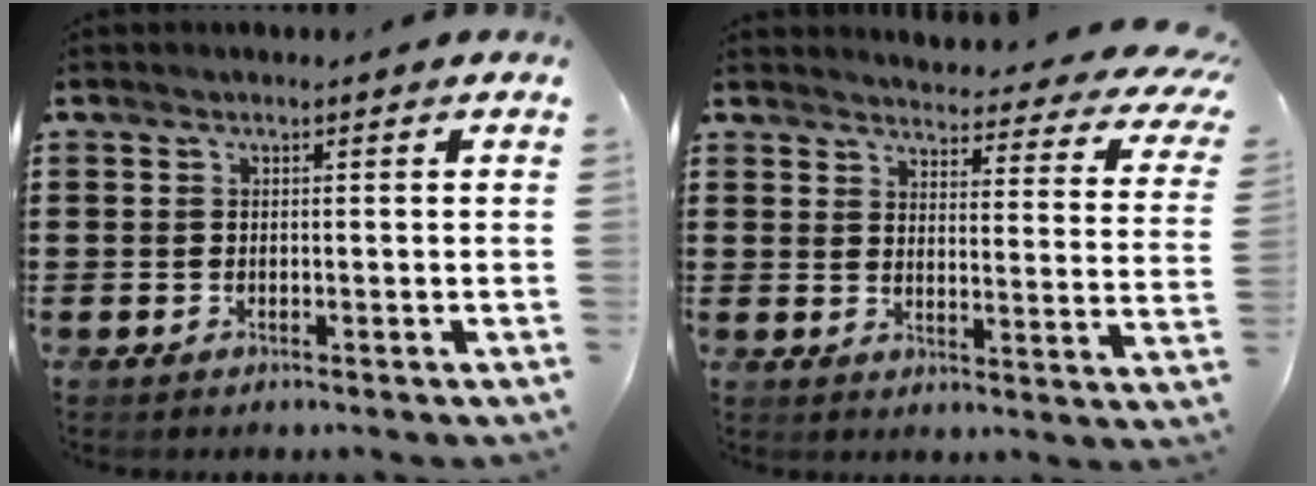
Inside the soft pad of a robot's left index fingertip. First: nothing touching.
{"total": 3.7, "force": [3.5, 0.2, 1.2], "torque": [-0.029, -0.039, 0.053]}